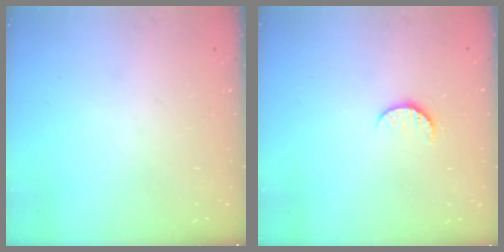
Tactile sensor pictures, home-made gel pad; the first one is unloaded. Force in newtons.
{"total": 6.1, "press": 6.0, "slide": 0.5}